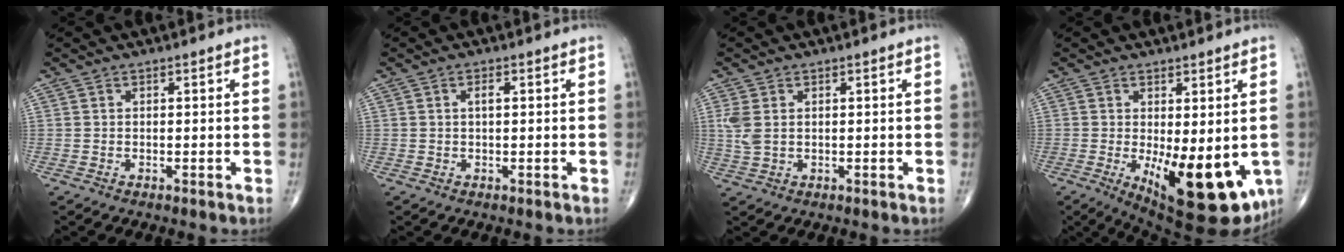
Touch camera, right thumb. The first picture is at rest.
{"total": 1.3, "force": [0.2, 0.5, 1.2], "torque": [-0.020, 0.003, 0.002]}
{"total": 3.7, "force": [0.8, 2.3, 2.8], "torque": [-0.077, 0.004, 0.021]}
{"total": 16.8, "force": [-4.0, 6.5, 15.0], "torque": [-0.182, -0.029, -0.037]}